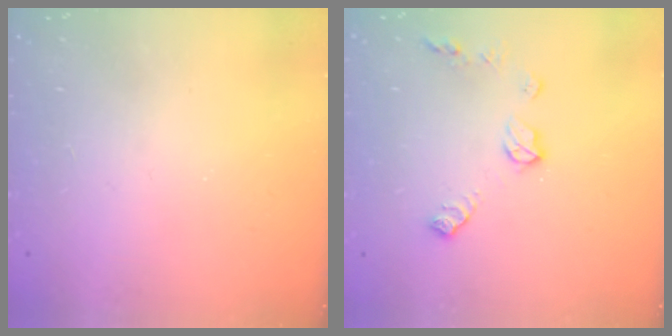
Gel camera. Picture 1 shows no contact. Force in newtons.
{"total": 8.4, "press": 8.4, "slide": 0.3}